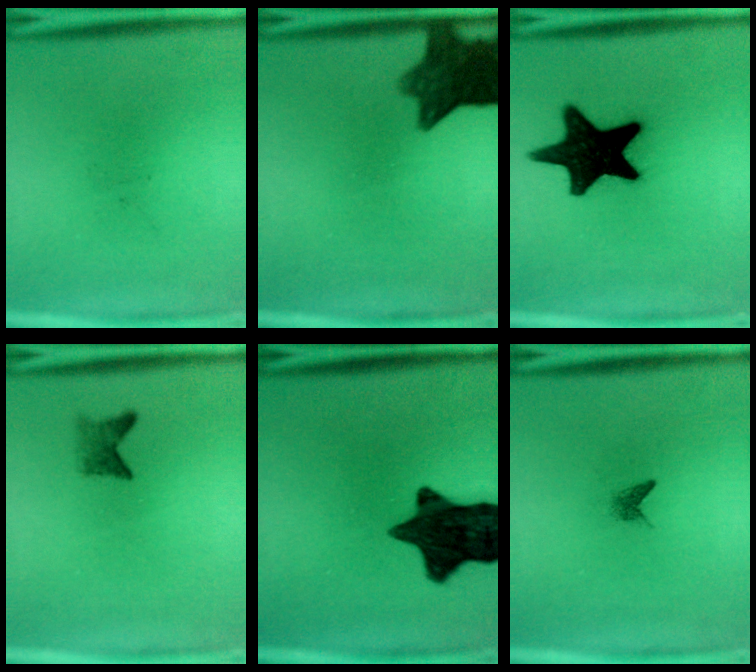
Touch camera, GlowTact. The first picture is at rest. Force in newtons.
{"total": 9.8}
{"total": 18.2}
{"total": 2.0}
{"total": 13.8}
{"total": 1.0}